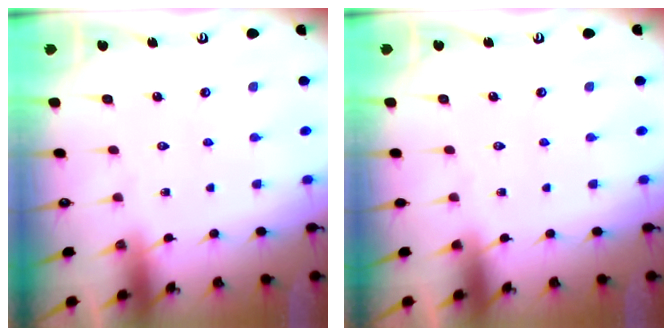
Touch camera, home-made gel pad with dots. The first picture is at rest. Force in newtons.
{"total": 0.0}